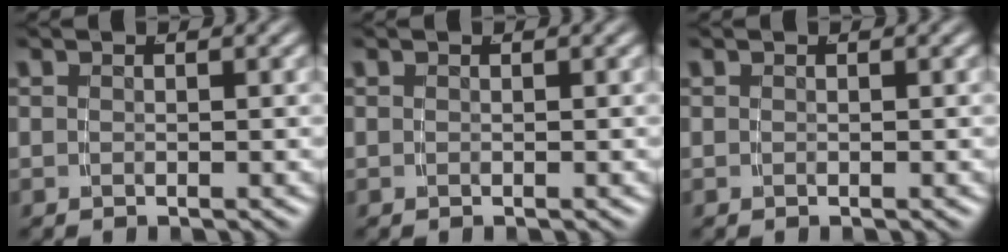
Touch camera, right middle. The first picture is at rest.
{"total": 0.0}
{"total": 0.0}